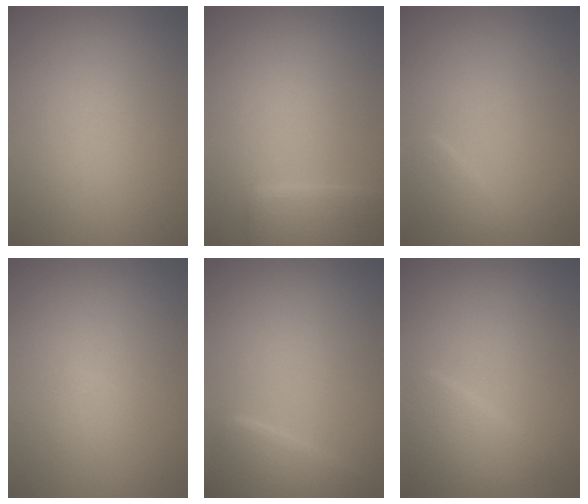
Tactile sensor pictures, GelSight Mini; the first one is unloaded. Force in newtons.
{"total": 2.9, "press": 2.8, "slide": 0.2}
{"total": 1.2, "press": 1.2, "slide": 0.0}
{"total": 0.7, "press": 0.7, "slide": 0.0}
{"total": 3.0, "press": 2.9, "slide": 0.2}
{"total": 2.6, "press": 2.6, "slide": 0.0}